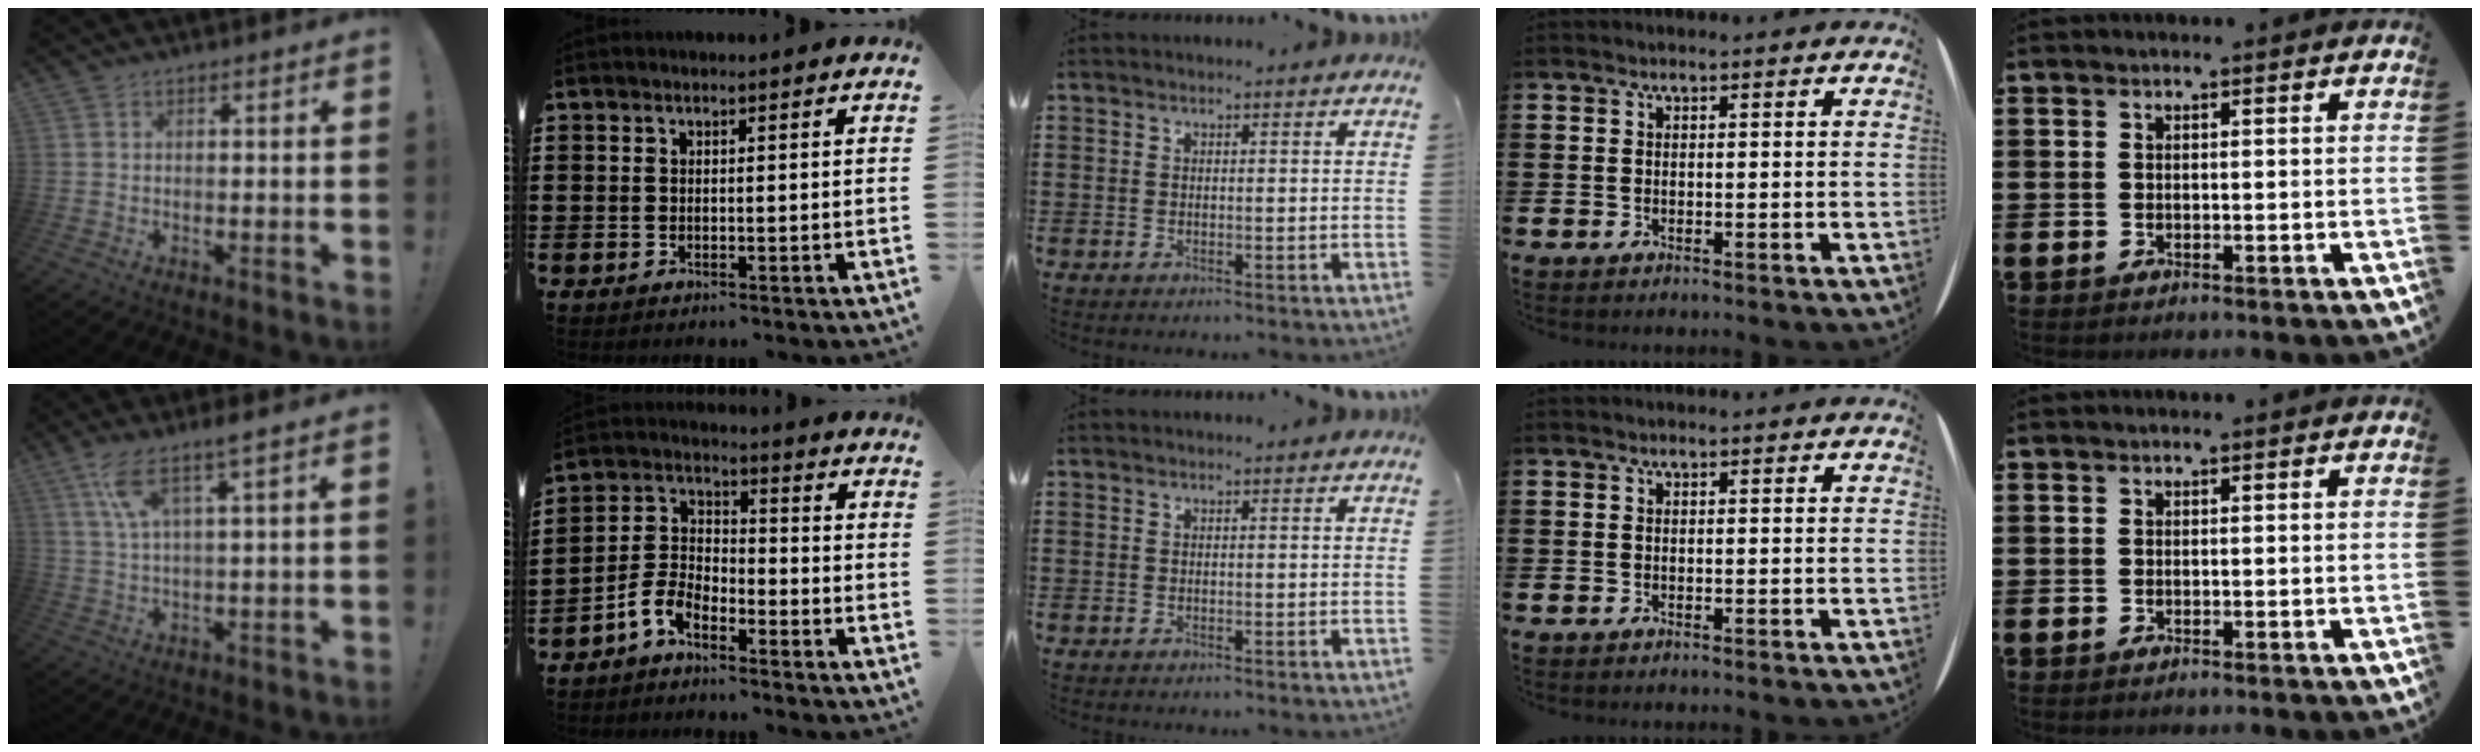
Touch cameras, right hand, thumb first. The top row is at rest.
{"thumb": {"total": 7.3, "force": [4.2, 0.2, 6.0], "torque": [-0.121, -0.012, 0.072]}, "index": {"total": 5.3, "force": [-4.1, 2.4, 2.3], "torque": [-0.074, 0.003, -0.089]}}